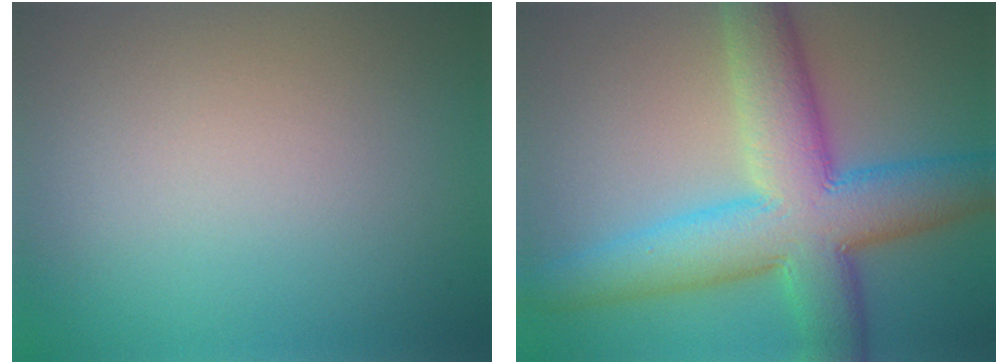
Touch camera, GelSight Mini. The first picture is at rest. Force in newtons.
{"total": 10.8, "press": 10.8, "slide": 0.1}